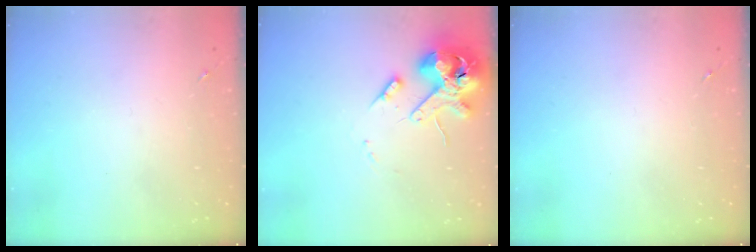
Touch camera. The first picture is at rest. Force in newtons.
{"total": 13.8, "press": 13.6, "slide": 2.4}
{"total": 0.0}